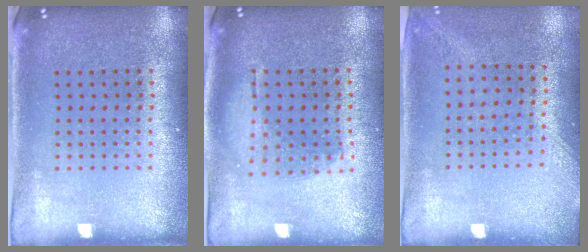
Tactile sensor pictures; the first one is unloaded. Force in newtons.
{"total": 1.1, "press": 1.0, "slide": 0.4}
{"total": 1.4, "press": 1.1, "slide": 0.9}